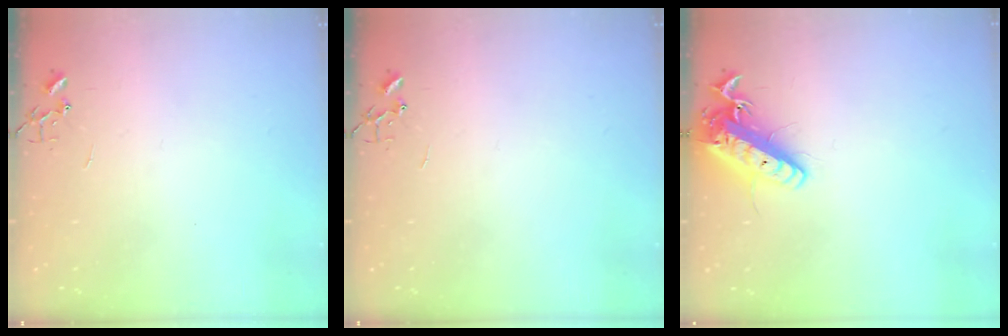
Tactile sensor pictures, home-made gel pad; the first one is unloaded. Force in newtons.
{"total": 0.0}
{"total": 16.0, "press": 15.7, "slide": 3.1}